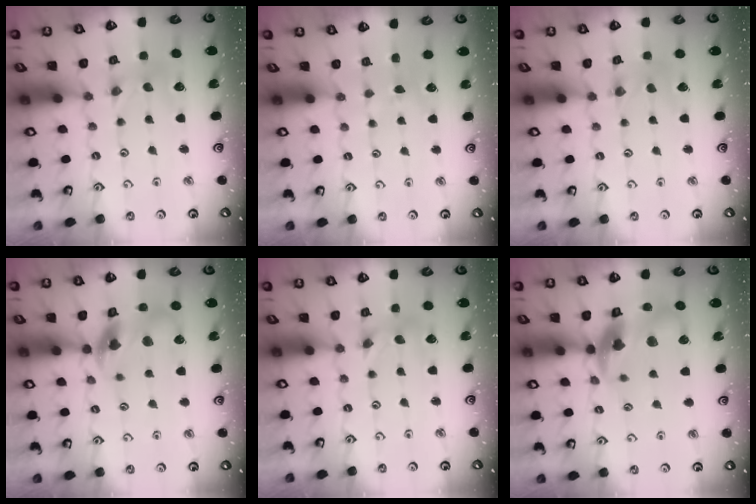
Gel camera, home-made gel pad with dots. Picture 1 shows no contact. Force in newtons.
{"total": 2.2, "press": 2.2, "slide": 0.3}
{"total": 0.0}
{"total": 11.0, "press": 10.9, "slide": 1.5}
{"total": 1.4, "press": 1.4, "slide": 0.2}
{"total": 14.7, "press": 14.5, "slide": 2.1}